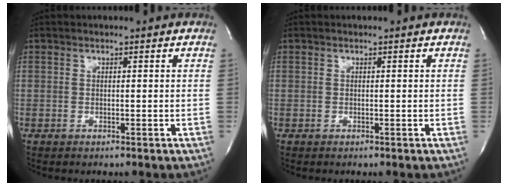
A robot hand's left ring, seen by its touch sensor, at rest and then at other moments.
{"total": 0.0}